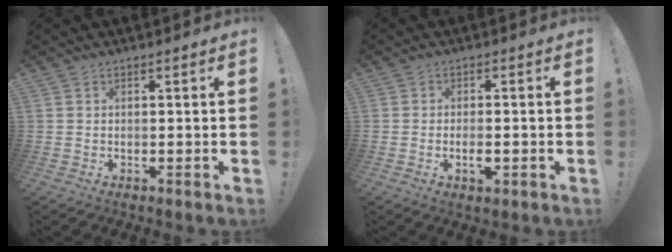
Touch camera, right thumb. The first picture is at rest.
{"total": 3.5, "force": [-1.2, 1.6, 2.9], "torque": [-0.043, 0.008, -0.018]}